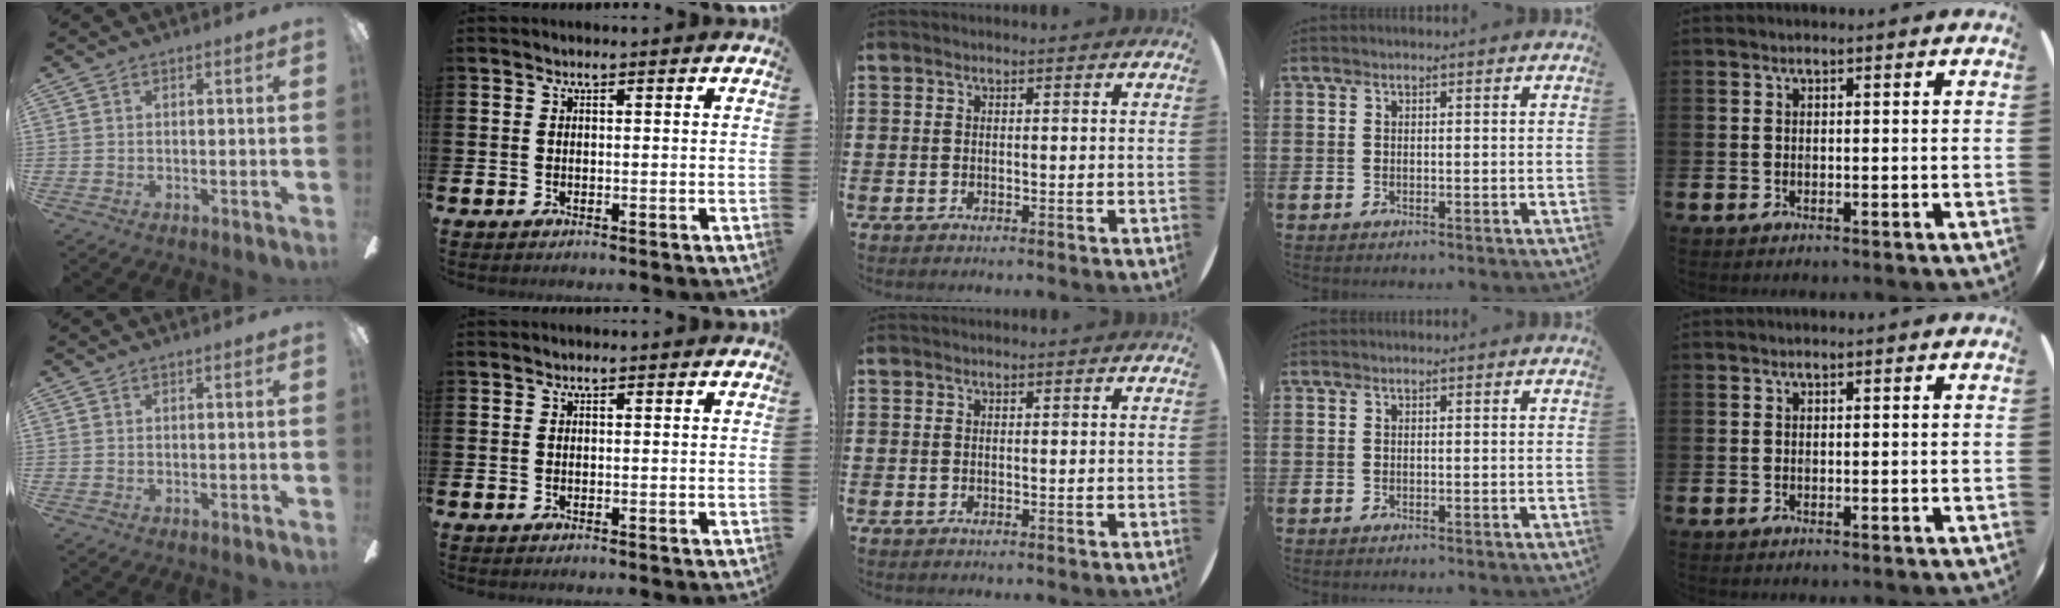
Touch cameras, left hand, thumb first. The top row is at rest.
{}